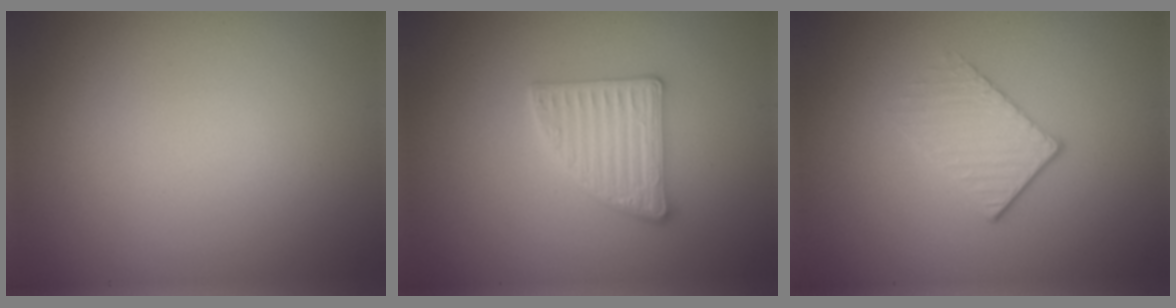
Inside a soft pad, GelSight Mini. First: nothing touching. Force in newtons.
{"total": 3.5, "press": 3.2, "slide": 1.5}
{"total": 1.8, "press": 1.4, "slide": 1.1}